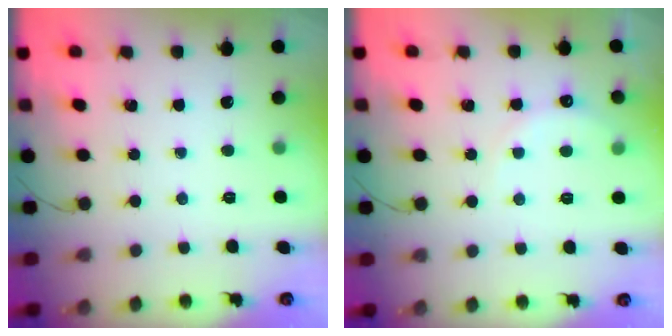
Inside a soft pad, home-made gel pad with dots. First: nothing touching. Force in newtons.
{"total": 7.2, "press": 7.0, "slide": 1.6}